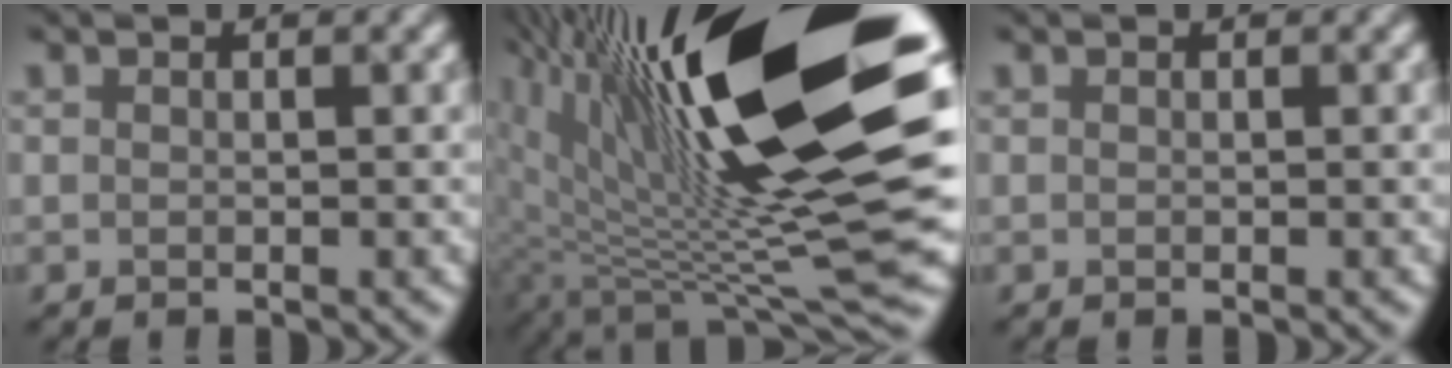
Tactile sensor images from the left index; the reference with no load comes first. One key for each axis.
{"total": 17.2, "fx": 5.8, "fy": 4.8, "fz": 15.4, "tx": -0.259, "ty": -0.005, "tz": 0.131}
{"total": 0.0}